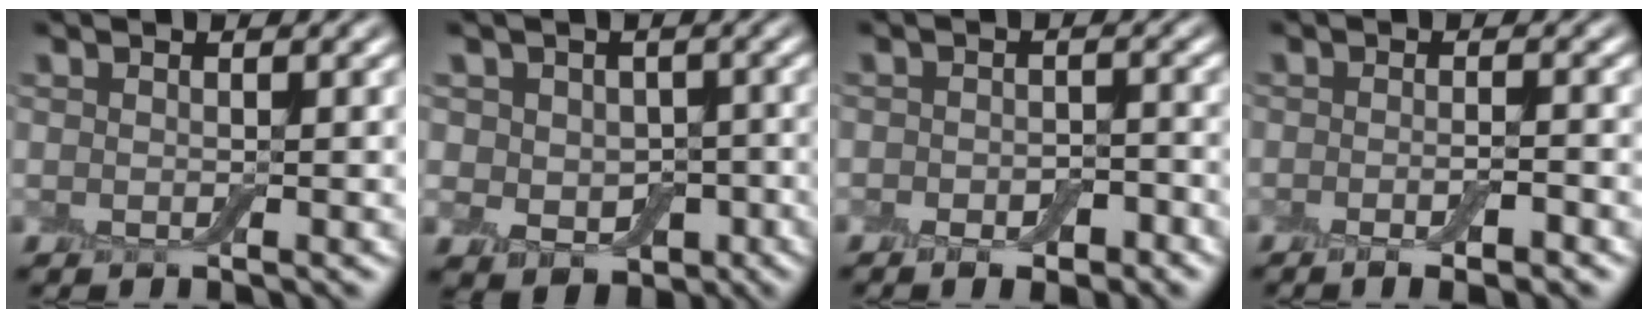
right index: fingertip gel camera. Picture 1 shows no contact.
{"total": 5.3, "force": [-0.4, 4.4, 2.8], "torque": [-0.033, -0.010, -0.002]}
{"total": 3.4, "force": [-1.7, 1.9, 2.2], "torque": [-0.018, 0.002, -0.025]}
{"total": 3.0, "force": [-1.5, 0.6, 2.6], "torque": [-0.037, -0.002, -0.024]}